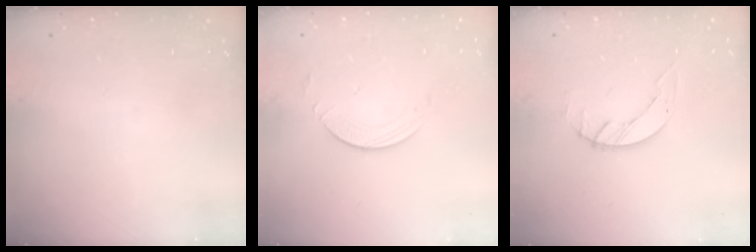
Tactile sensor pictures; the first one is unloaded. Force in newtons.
{"total": 3.2, "press": 3.2, "slide": 0.3}
{"total": 2.6, "press": 2.6, "slide": 0.3}